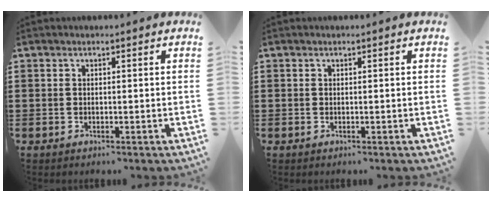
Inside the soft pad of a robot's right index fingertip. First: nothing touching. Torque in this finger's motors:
{"motor_torque": [0.16, 0.27, 0.06, 0.01]}